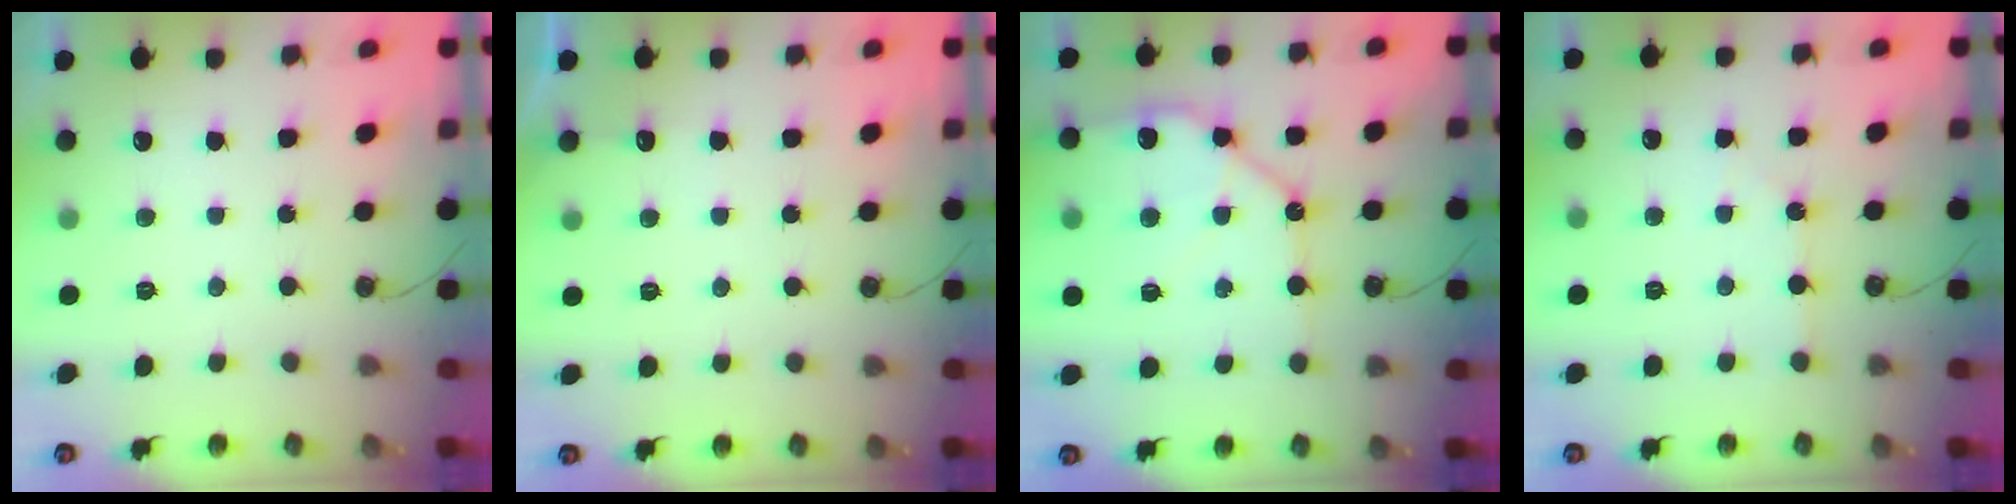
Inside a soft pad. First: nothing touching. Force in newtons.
{"total": 2.8, "press": 2.8, "slide": 0.4}
{"total": 12.9, "press": 12.7, "slide": 1.7}
{"total": 2.9, "press": 2.9, "slide": 0.5}